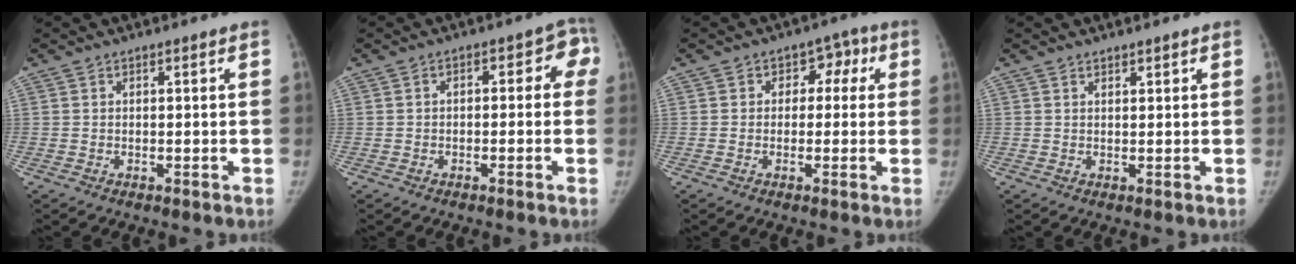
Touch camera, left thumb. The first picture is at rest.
{"total": 4.7, "force": [-0.2, 3.0, 3.6], "torque": [-0.008, 0.027, -0.013]}
{"total": 5.1, "force": [0.7, 4.2, 2.8], "torque": [0.006, 0.015, 0.000]}
{"total": 0.9, "force": [0.8, 0.2, 0.3], "torque": [-0.002, -0.005, 0.014]}